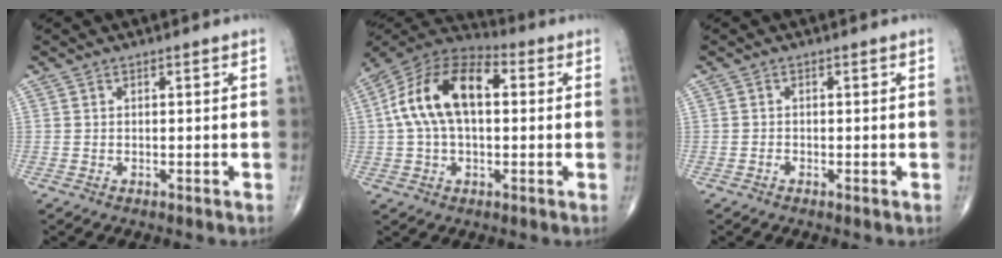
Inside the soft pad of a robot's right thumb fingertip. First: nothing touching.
{"total": 16.3, "force": [2.3, 9.1, 13.3], "torque": [-0.248, 0.038, 0.032]}
{"total": 0.6, "force": [-0.4, 0.2, 0.4], "torque": [-0.009, 0.000, -0.009]}